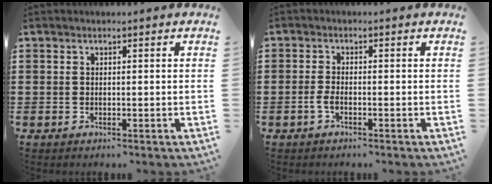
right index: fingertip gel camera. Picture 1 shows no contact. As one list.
[{"total": 1.9, "force": [-0.9, 0.5, 1.6], "torque": [-0.043, -0.005, -0.021]}]